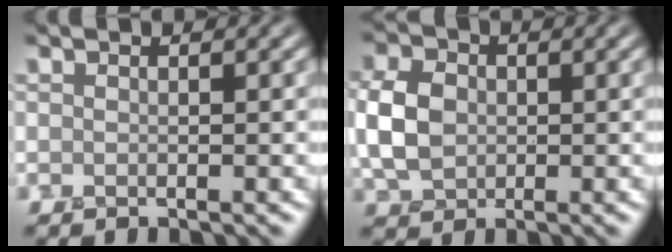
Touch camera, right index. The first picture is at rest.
{"total": 5.2, "force": [0.0, 4.0, 3.3], "torque": [-0.081, 0.008, -0.009]}